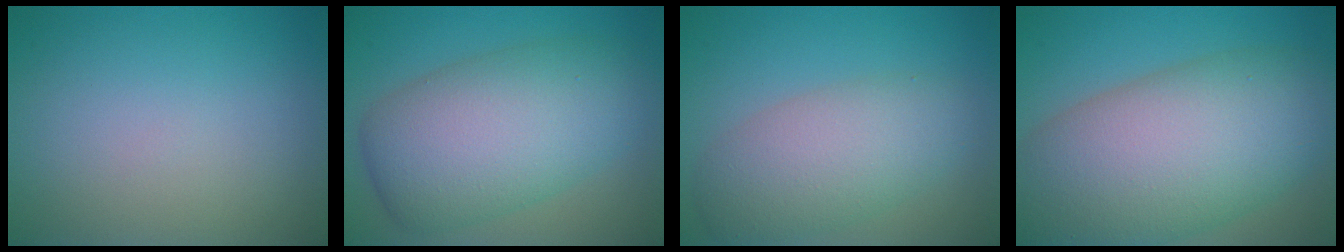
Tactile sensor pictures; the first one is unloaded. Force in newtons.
{"total": 9.6, "press": 9.6, "slide": 0.4}
{"total": 5.8, "press": 5.8, "slide": 0.2}
{"total": 13.3, "press": 13.3, "slide": 0.5}